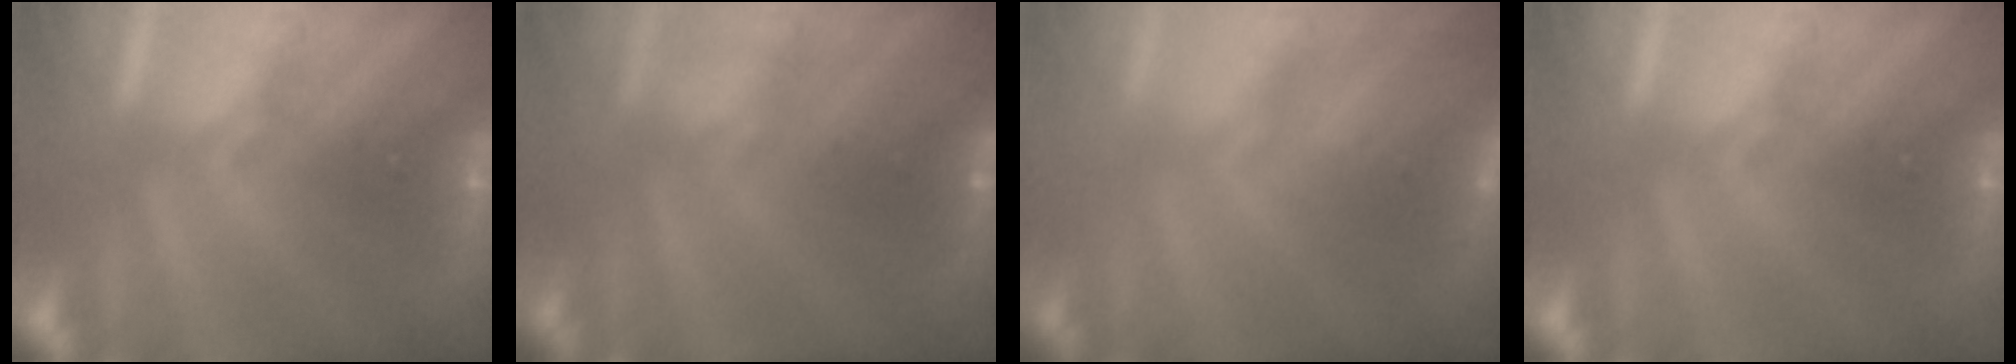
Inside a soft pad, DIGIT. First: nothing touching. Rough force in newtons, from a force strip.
{"total": 2.9}
{"total": 4.5}
{"total": 0.0}